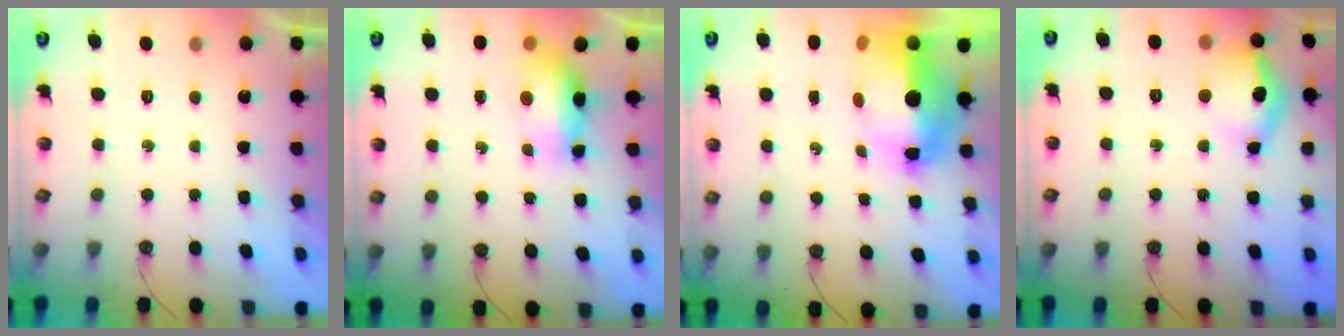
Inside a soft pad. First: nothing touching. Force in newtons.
{"total": 10.1, "press": 9.1, "slide": 4.4}
{"total": 12.2, "press": 12.1, "slide": 1.6}
{"total": 12.8, "press": 12.7, "slide": 1.7}